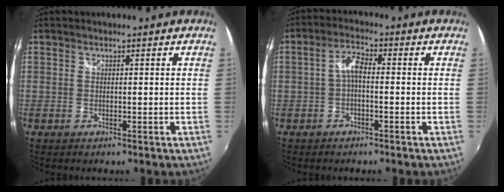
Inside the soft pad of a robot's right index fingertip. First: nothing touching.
{"total": 3.6, "force": [-0.8, 1.4, 3.2], "torque": [-0.067, 0.013, -0.018]}